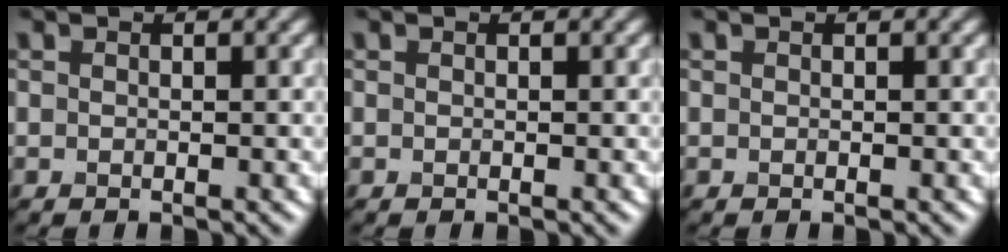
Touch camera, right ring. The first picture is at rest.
{"total": 0.0}
{"total": 0.0}